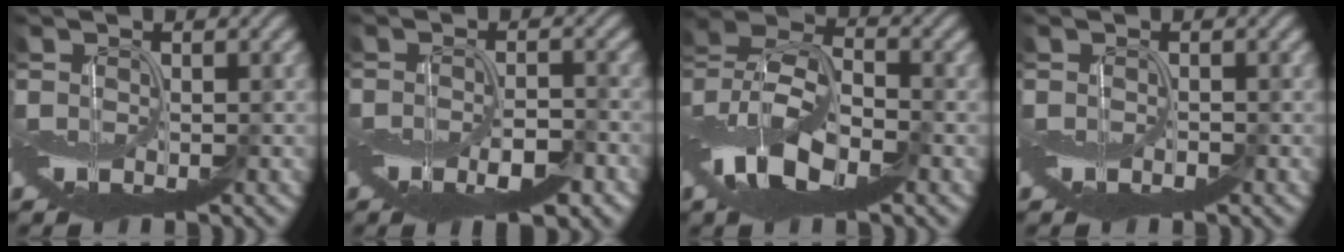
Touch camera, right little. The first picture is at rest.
{"total": 4.1, "force": [-2.5, 1.1, 3.0], "torque": [-0.053, -0.005, -0.042]}
{"total": 8.9, "force": [-3.1, 4.4, 7.0], "torque": [-0.136, 0.015, -0.078]}
{"total": 0.6, "force": [-0.5, -0.2, 0.0], "torque": [-0.002, 0.000, -0.011]}